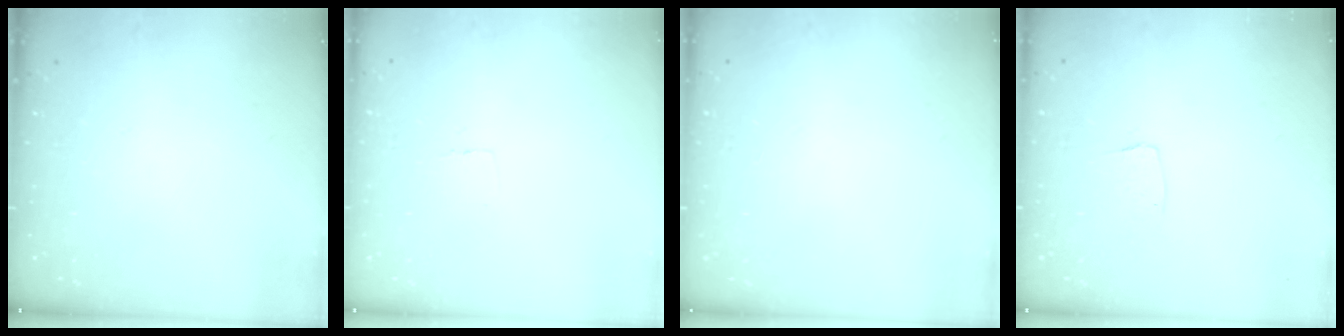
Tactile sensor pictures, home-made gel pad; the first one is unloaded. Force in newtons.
{"total": 2.3, "press": 2.3, "slide": 0.1}
{"total": 0.5, "press": 0.5, "slide": 0.1}
{"total": 3.7, "press": 3.7, "slide": 0.2}